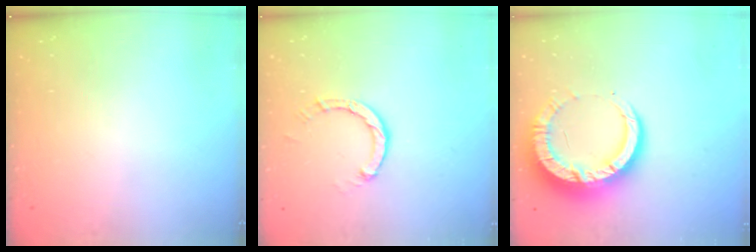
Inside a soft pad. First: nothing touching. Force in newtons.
{"total": 3.0, "press": 3.0, "slide": 0.3}
{"total": 13.3, "press": 13.2, "slide": 1.3}